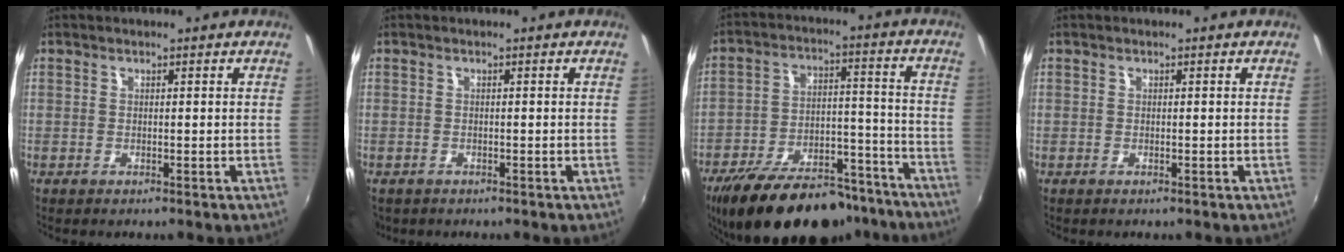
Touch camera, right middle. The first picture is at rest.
{"total": 1.7, "force": [-1.1, 1.2, 0.6], "torque": [-0.016, -0.007, -0.015]}
{"total": 25.1, "force": [-19.7, 10.2, 11.8], "torque": [-0.219, 0.011, -0.274]}
{"total": 0.0}